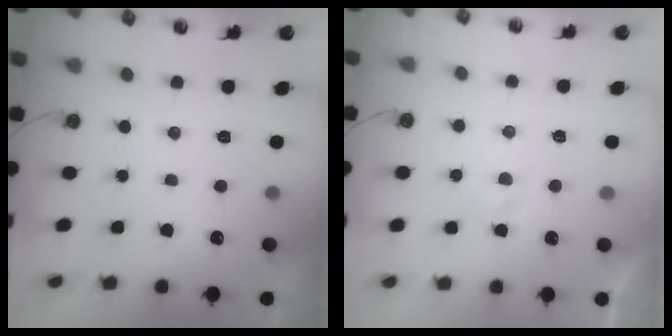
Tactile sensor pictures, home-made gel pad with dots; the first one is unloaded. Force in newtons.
{"total": 2.8, "press": 2.7, "slide": 0.6}